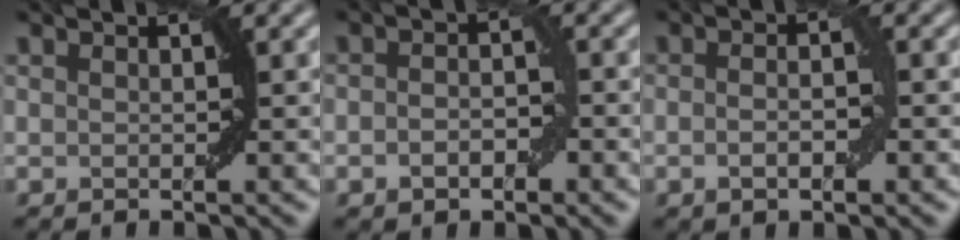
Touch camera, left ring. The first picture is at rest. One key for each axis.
{"total": 2.4, "fx": -0.7, "fy": 1.3, "fz": 1.9, "tx": -0.031, "ty": 0.003, "tz": -0.014}
{"total": 2.5, "fx": -0.5, "fy": 0.8, "fz": 2.3, "tx": -0.034, "ty": 0.000, "tz": -0.009}